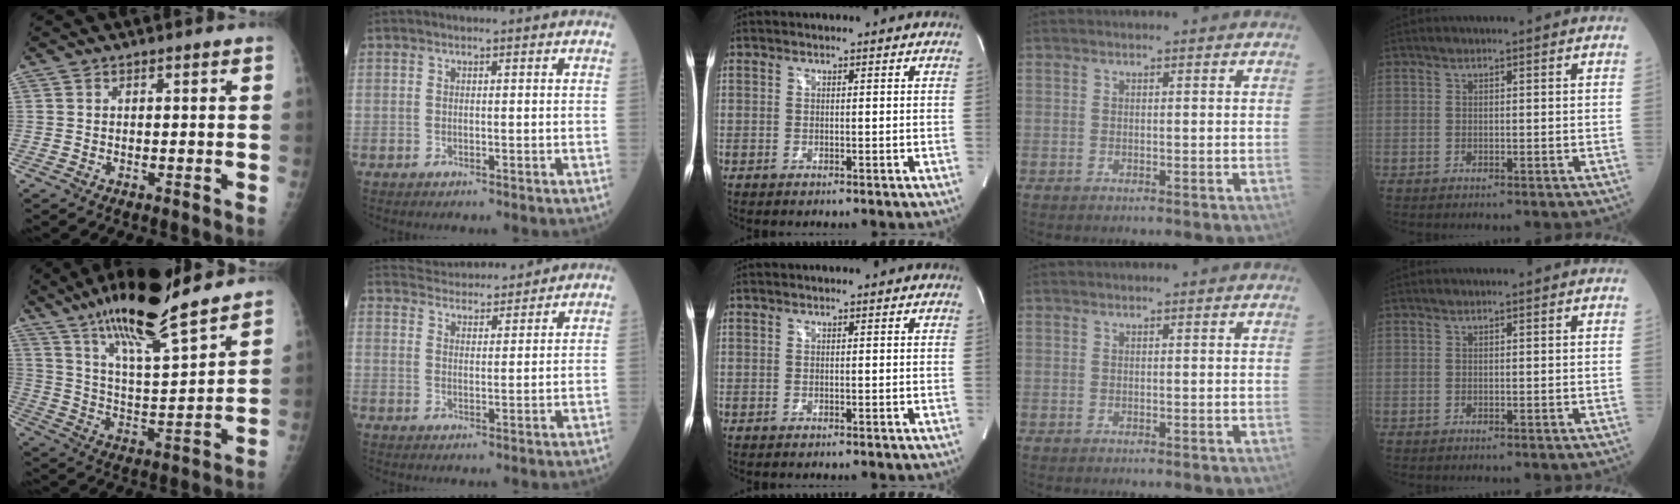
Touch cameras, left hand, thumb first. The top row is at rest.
{"thumb": {"total": 18.2, "force": [14.0, 2.7, 11.3], "torque": [-0.176, -0.070, 0.244]}, "index": {"total": 10.5, "force": [10.1, 1.6, 2.0], "torque": [-0.036, 0.025, 0.151]}}